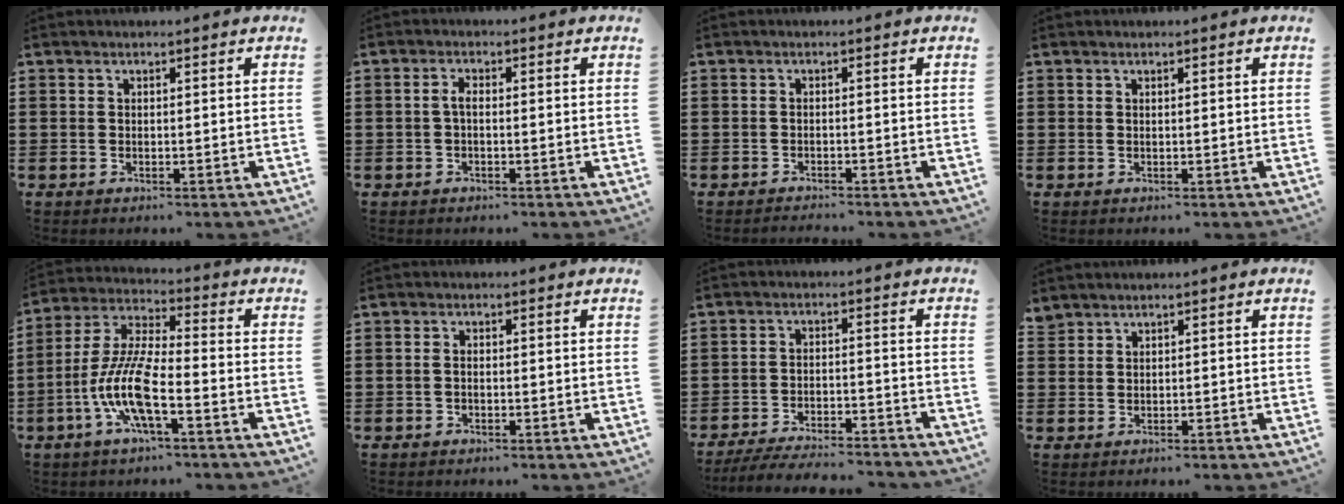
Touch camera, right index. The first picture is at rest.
{"total": 1.8, "force": [-0.3, 0.6, 1.6], "torque": [-0.039, -0.001, -0.010]}
{"total": 1.1, "force": [-1.1, 0.0, 0.0], "torque": [-0.003, 0.002, -0.022]}
{"total": 0.0}
{"total": 10.2, "force": [-4.4, 2.1, 9.0], "torque": [-0.211, -0.015, -0.088]}
{"total": 0.8, "force": [-0.3, 0.2, 0.7], "torque": [-0.017, -0.007, -0.004]}
{"total": 5.1, "force": [-4.9, 0.2, 1.4], "torque": [-0.031, -0.005, -0.097]}
{"total": 1.3, "force": [1.2, 0.5, 0.0], "torque": [-0.003, -0.001, 0.024]}